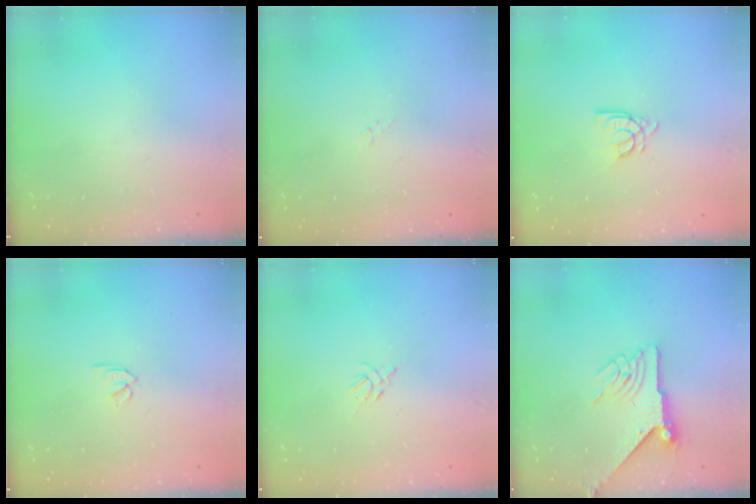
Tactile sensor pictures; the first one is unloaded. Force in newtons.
{"total": 1.7, "press": 1.6, "slide": 0.2}
{"total": 6.7, "press": 6.7, "slide": 0.5}
{"total": 1.8, "press": 1.7, "slide": 0.5}
{"total": 3.8, "press": 3.7, "slide": 0.8}
{"total": 6.2, "press": 6.2, "slide": 0.2}